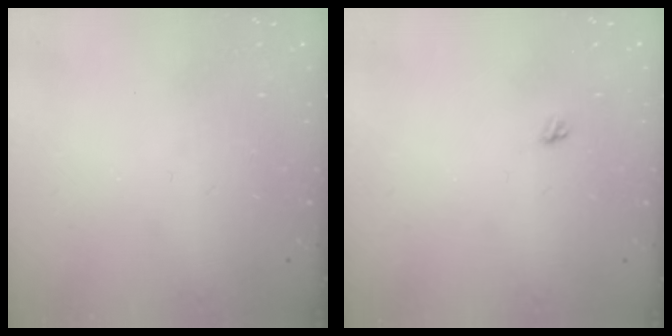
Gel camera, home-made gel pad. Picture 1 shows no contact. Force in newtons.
{"total": 3.9, "press": 3.8, "slide": 0.5}